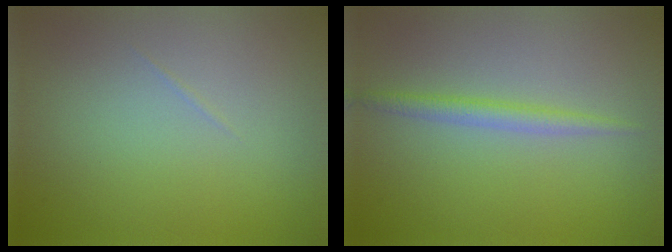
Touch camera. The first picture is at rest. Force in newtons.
{"total": 1.6, "press": 1.6, "slide": 0.1}